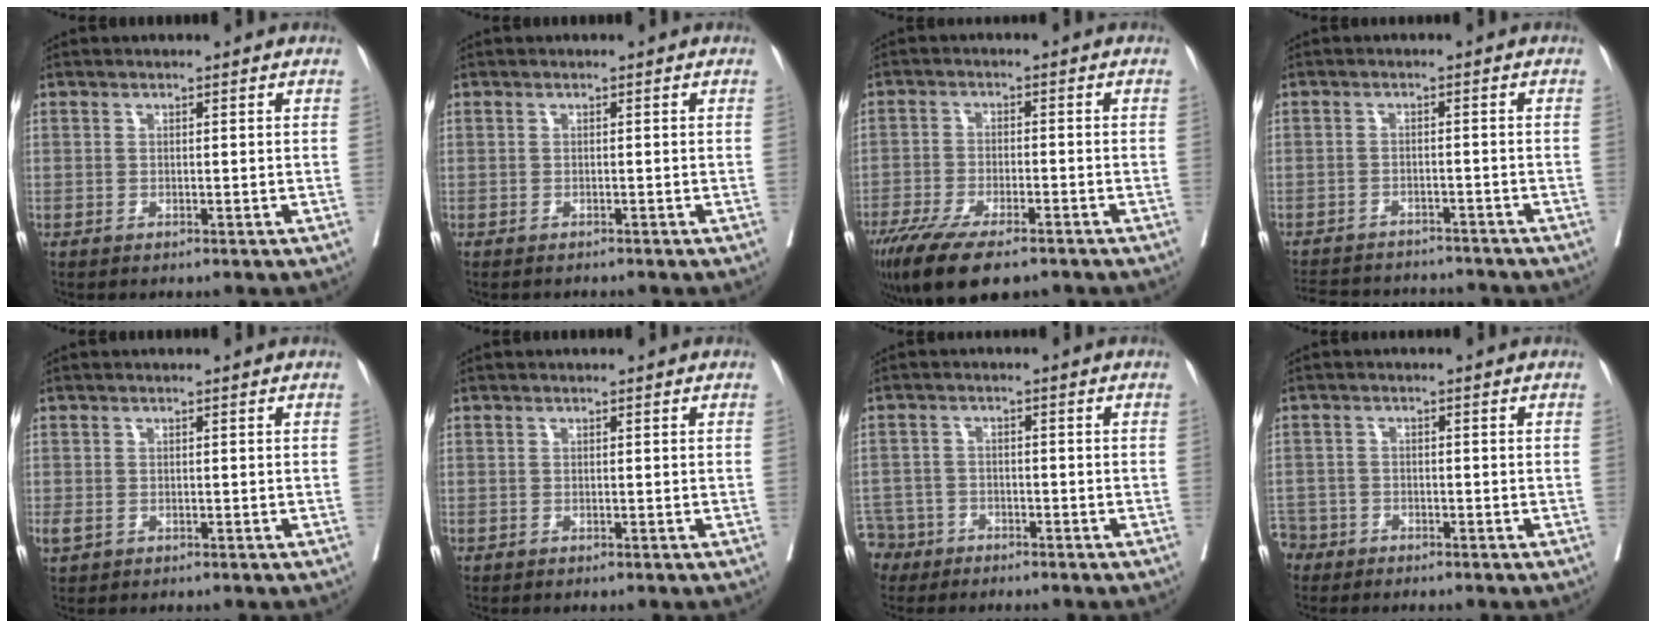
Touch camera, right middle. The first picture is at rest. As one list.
[{"total": 1.1, "force": [-1.1, 0.1, 0.2], "torque": [-0.006, -0.003, -0.017]}, {"total": 13.8, "force": [-10.0, 3.5, 8.8], "torque": [-0.169, -0.033, -0.166]}, {"total": 15.0, "force": [-13.9, 3.4, 4.6], "torque": [-0.118, -0.005, -0.186]}, {"total": 1.2, "force": [-0.1, 0.8, 1.0], "torque": [-0.030, -0.003, -0.002]}, {"total": 0.5, "force": [0.4, -0.3, -0.2], "torque": [0.001, 0.001, 0.004]}, {"total": 5.9, "force": [-4.4, 4.0, -0.5], "torque": [0.001, 0.001, -0.086]}, {"total": 3.6, "force": [-2.9, 2.1, -0.5], "torque": [0.009, 0.003, -0.065]}]